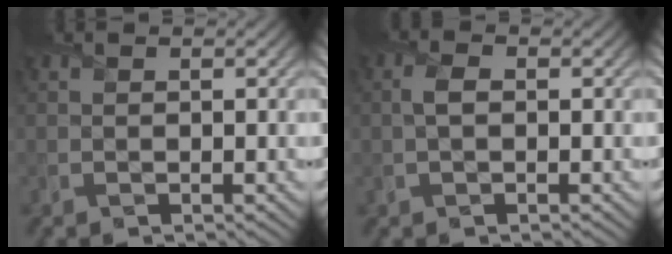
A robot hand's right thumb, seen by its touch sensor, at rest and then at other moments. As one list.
[{"total": 1.7, "force": [0.0, 1.0, 1.4], "torque": [-0.034, 0.003, -0.001]}]